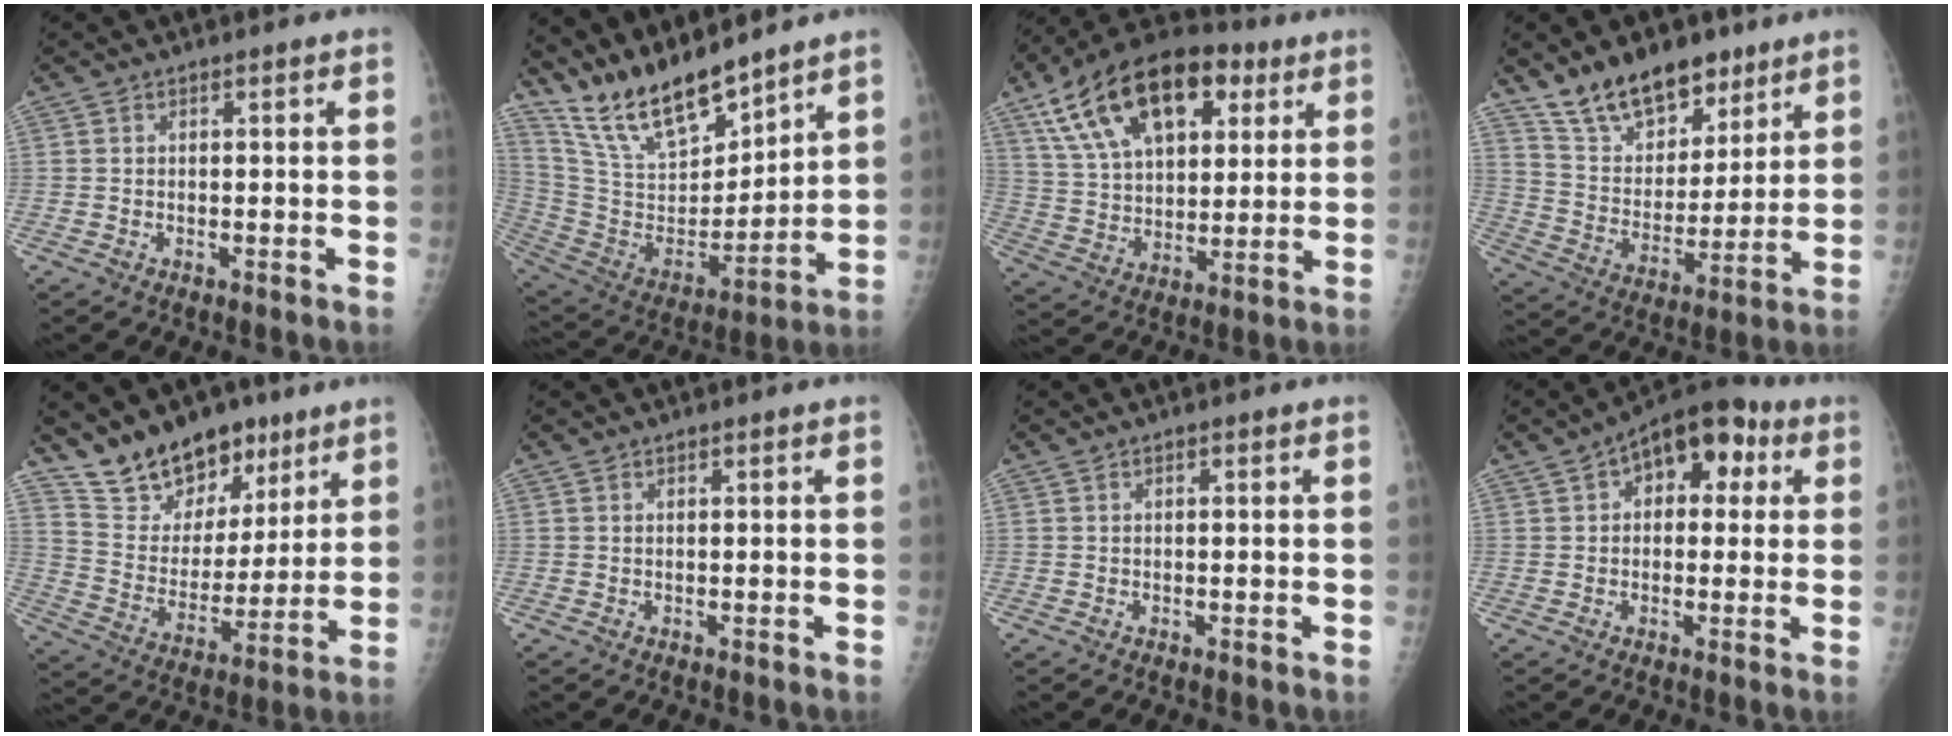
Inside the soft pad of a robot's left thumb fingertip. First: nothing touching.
{"total": 17.3, "force": [14.9, 4.6, 7.6], "torque": [-0.113, -0.081, 0.293]}
{"total": 23.5, "force": [10.8, 13.2, 16.3], "torque": [-0.263, 0.001, 0.184]}
{"total": 15.2, "force": [11.3, 8.3, 5.8], "torque": [-0.047, -0.070, 0.207]}
{"total": 15.2, "force": [11.4, 8.7, 5.0], "torque": [-0.034, -0.074, 0.208]}
{"total": 0.0}
{"total": 0.0}
{"total": 12.0, "force": [4.0, 7.2, 8.7], "torque": [-0.079, 0.024, 0.049]}